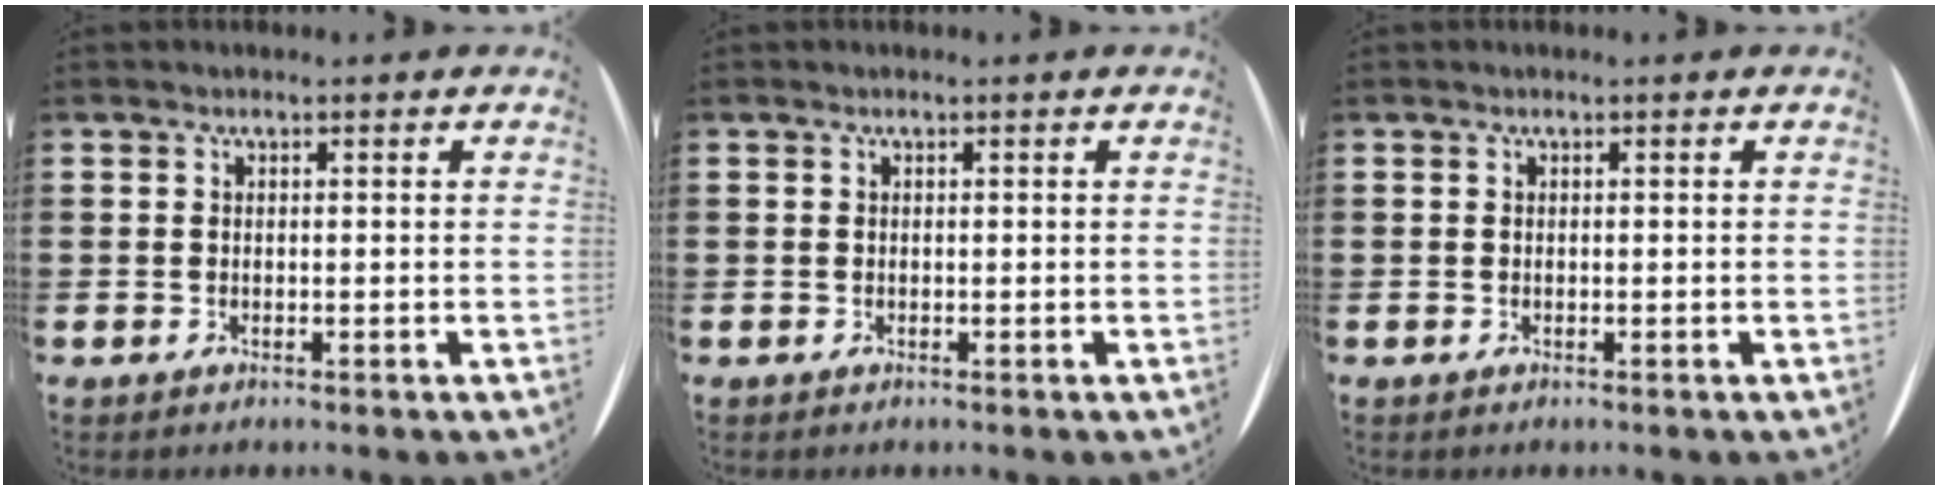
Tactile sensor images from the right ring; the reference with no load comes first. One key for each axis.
{"total": 0.0}
{"total": 0.0}